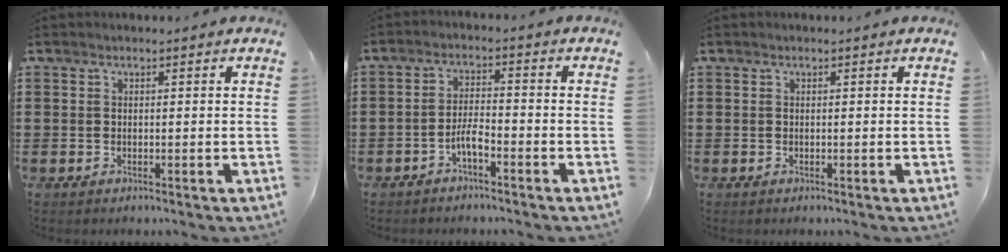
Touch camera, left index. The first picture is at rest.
{"total": 3.6, "force": [-2.1, 0.8, 2.8], "torque": [-0.065, 0.003, -0.044]}
{"total": 0.0}